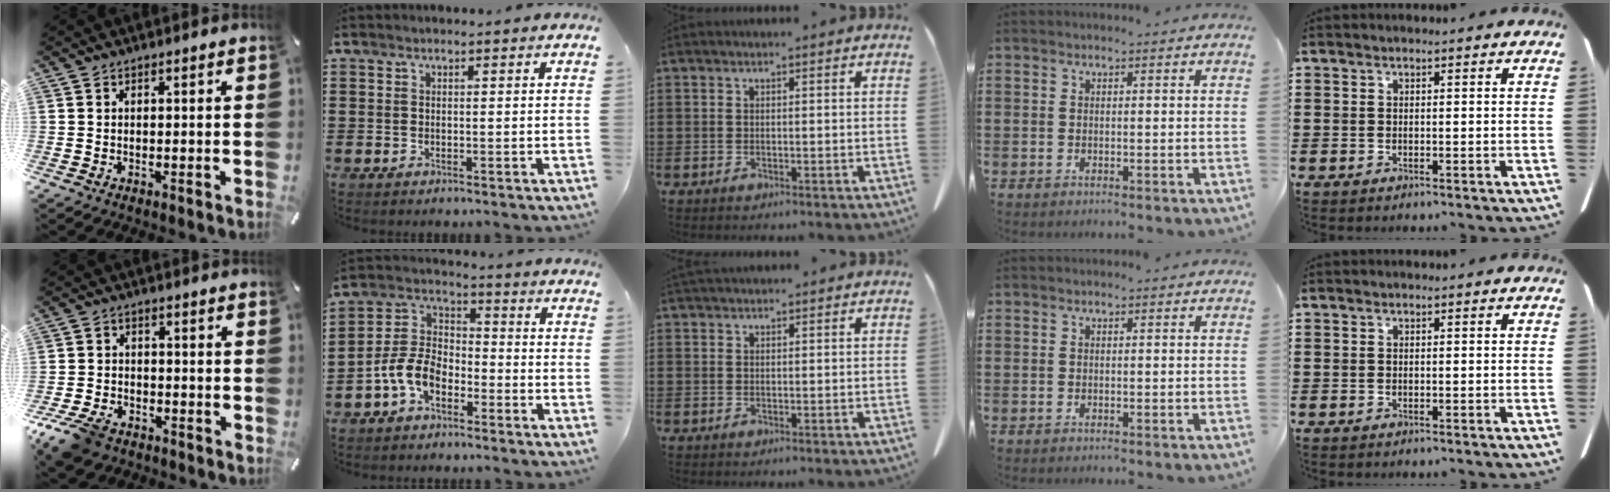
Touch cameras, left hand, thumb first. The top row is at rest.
{"thumb": {"total": 7.2, "force": [-5.3, 4.0, 2.7], "torque": [-0.068, 0.021, -0.102]}, "index": {"total": 7.2, "force": [-4.1, 4.1, 4.3], "torque": [-0.121, -0.003, -0.089]}, "middle": {"total": 0.9, "force": [0.8, 0.1, 0.2], "torque": [-0.005, 0.000, 0.017]}}